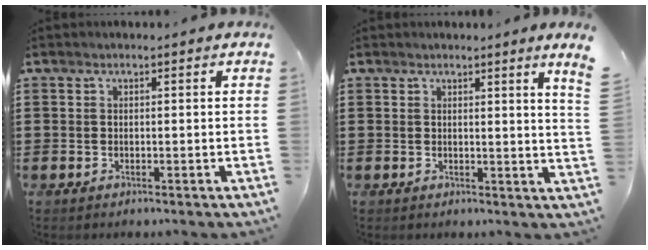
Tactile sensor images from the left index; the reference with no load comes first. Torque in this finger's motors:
{"motor_torque": [2.14, 0.00, 0.20, 0.07]}